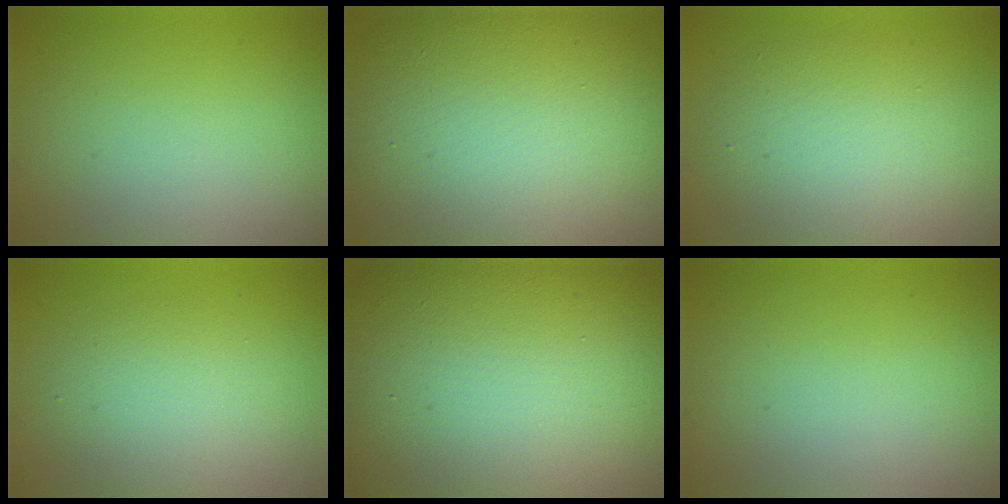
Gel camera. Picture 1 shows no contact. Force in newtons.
{"total": 17.3, "press": 17.3, "slide": 1.2}
{"total": 6.1, "press": 6.1, "slide": 0.1}
{"total": 3.6, "press": 3.6, "slide": 0.4}
{"total": 25.1, "press": 25.1, "slide": 1.4}
{"total": 0.0}